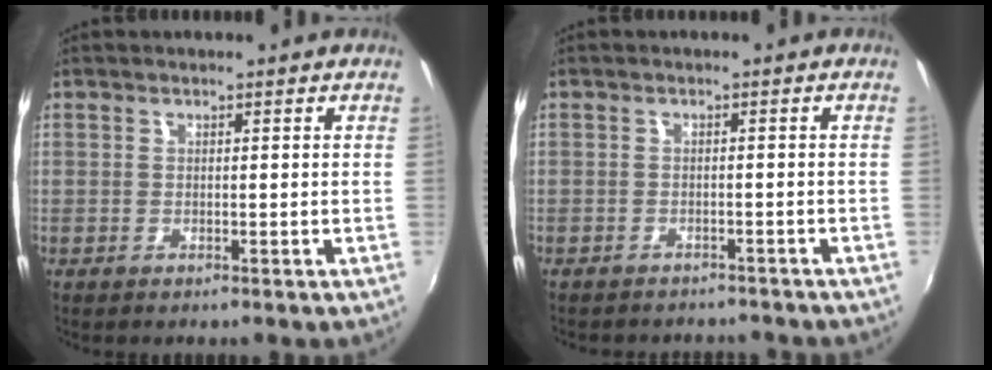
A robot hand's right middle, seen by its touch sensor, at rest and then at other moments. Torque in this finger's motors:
{"motor_torque": [0.95, -1.19, 0.10, 0.06]}